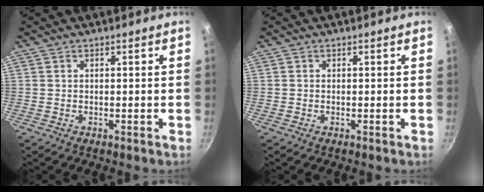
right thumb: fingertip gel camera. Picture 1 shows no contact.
{"total": 0.0}